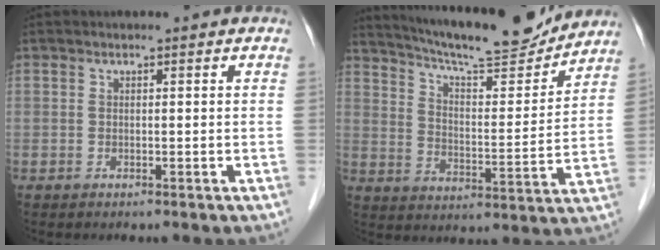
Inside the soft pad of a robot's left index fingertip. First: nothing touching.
{"total": 17.4, "force": [16.1, 1.6, 6.5], "torque": [-0.112, -0.008, 0.241]}